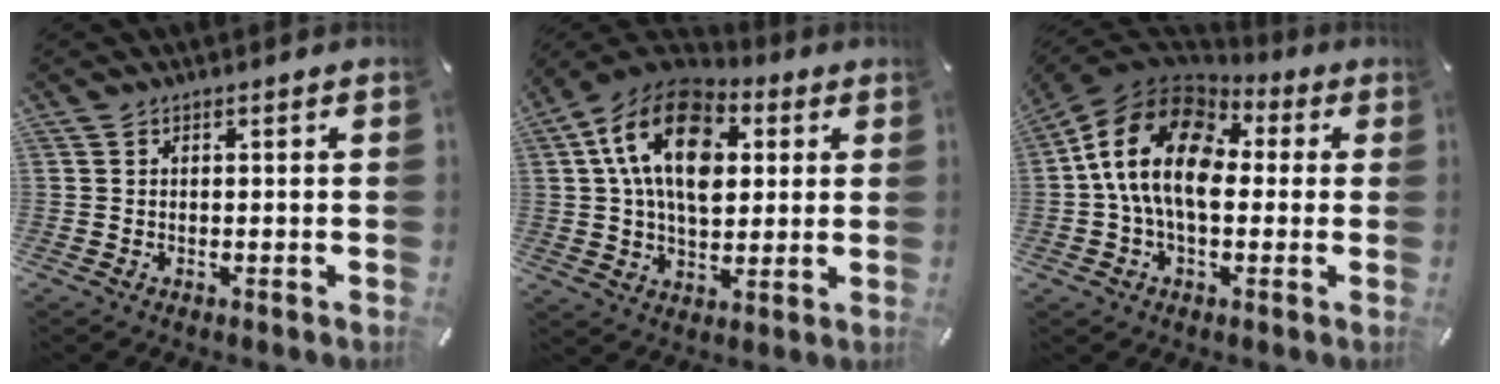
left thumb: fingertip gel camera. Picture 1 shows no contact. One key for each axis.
{"total": 18.2, "fx": 5.2, "fy": 12.2, "fz": 12.4, "tx": -0.234, "ty": -0.010, "tz": 0.089}
{"total": 16.0, "fx": 0.6, "fy": 10.8, "fz": 11.8, "tx": -0.247, "ty": 0.012, "tz": 0.006}